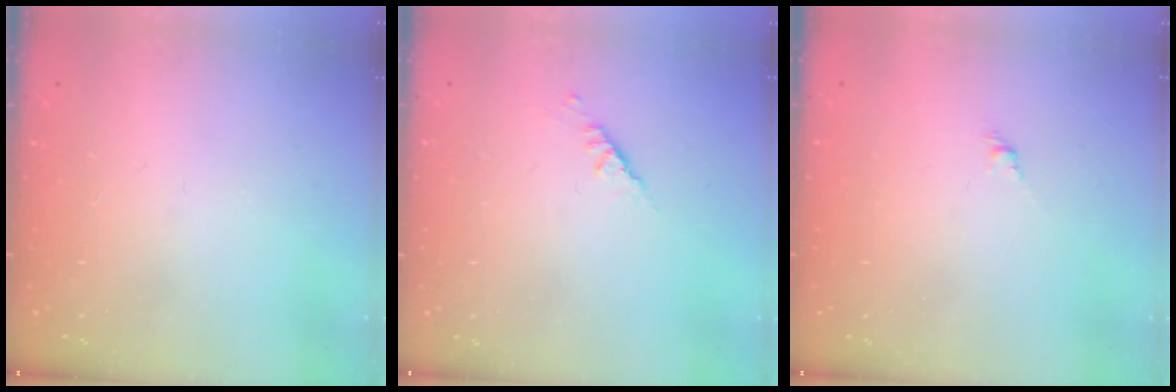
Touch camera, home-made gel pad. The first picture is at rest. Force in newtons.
{"total": 2.5, "press": 2.4, "slide": 0.7}
{"total": 1.6, "press": 1.5, "slide": 0.5}